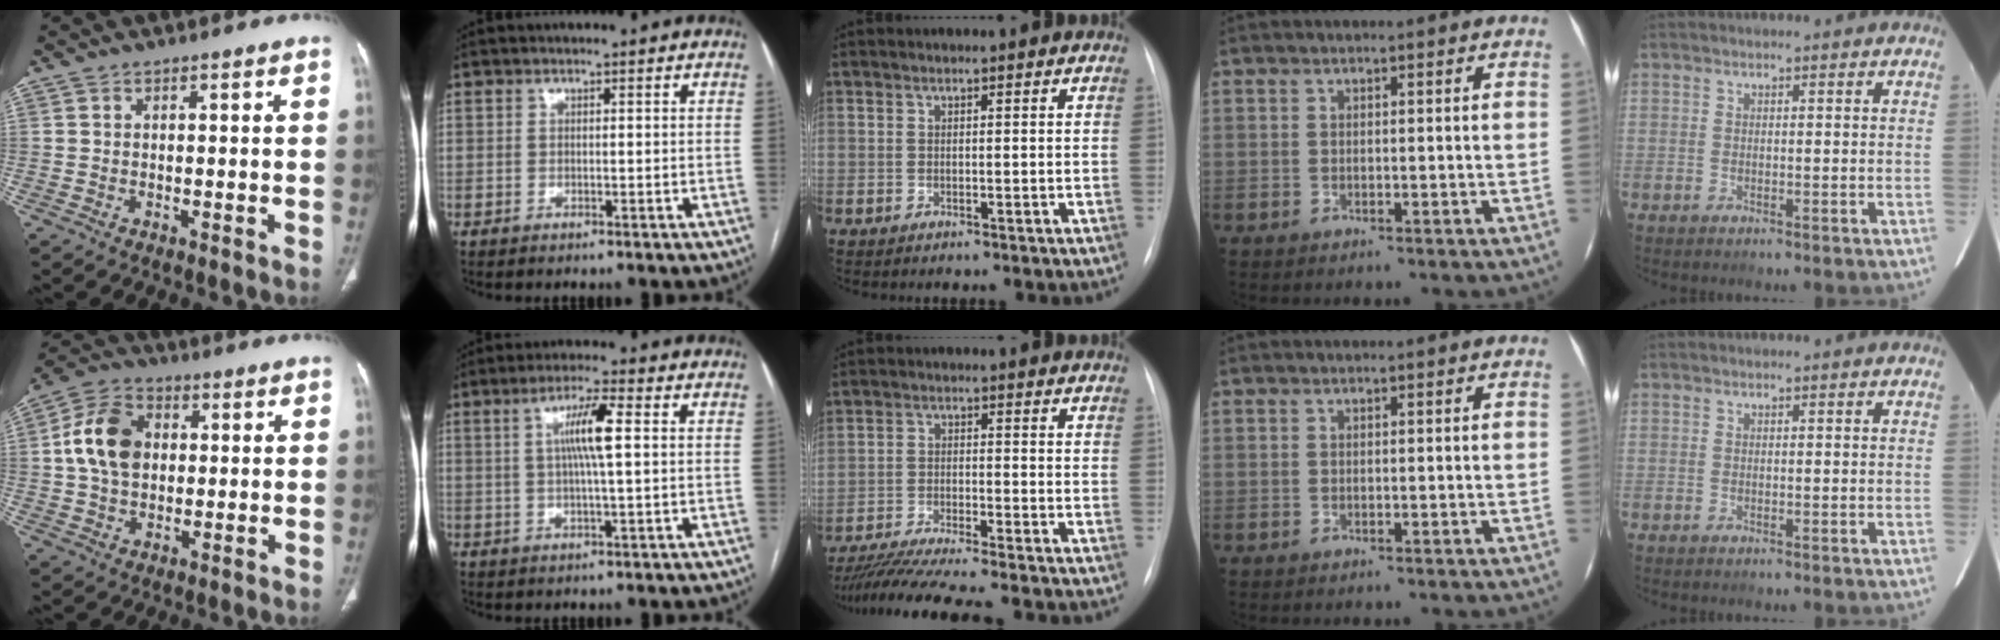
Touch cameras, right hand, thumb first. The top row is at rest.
{"thumb": {"total": 11.5, "force": [1.3, 8.4, 7.9], "torque": [-0.133, 0.016, 0.017]}, "index": {"total": 6.6, "force": [1.2, 0.2, 6.5], "torque": [-0.119, 0.005, 0.021]}, "middle": {"total": 12.2, "force": [-10.7, -0.7, 5.7], "torque": [-0.089, -0.020, -0.172]}}